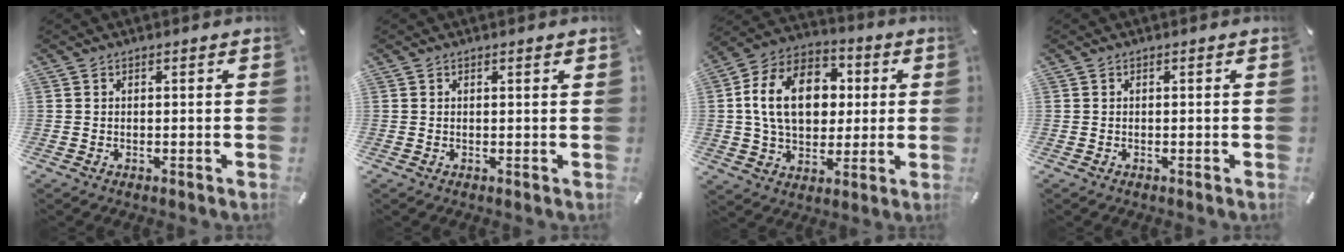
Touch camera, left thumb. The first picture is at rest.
{"total": 0.6, "force": [0.4, 0.0, 0.4], "torque": [-0.007, 0.000, 0.007]}
{"total": 17.9, "force": [2.1, 13.3, 11.9], "torque": [-0.231, 0.010, 0.036]}
{"total": 0.0}